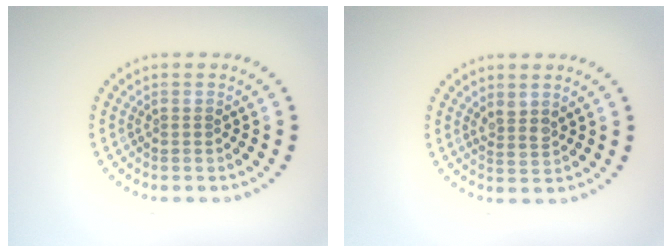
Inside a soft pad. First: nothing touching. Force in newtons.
{"total": 1.3, "press": 1.1, "slide": 0.8}